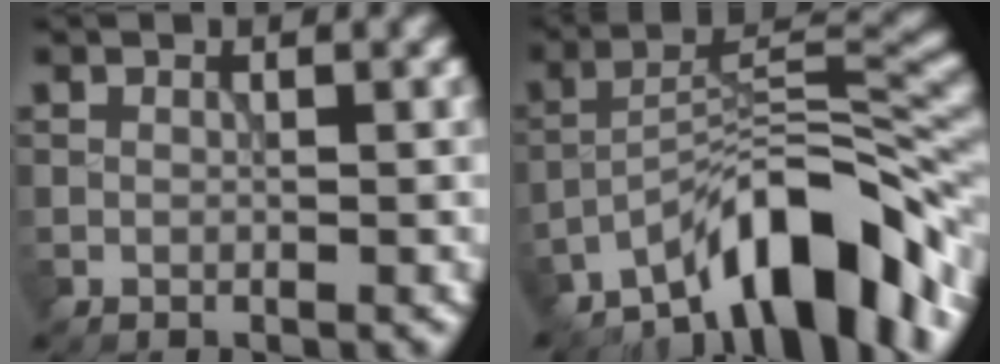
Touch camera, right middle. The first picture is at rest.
{"total": 11.4, "force": [-8.0, 3.3, 7.4], "torque": [-0.098, 0.018, -0.152]}